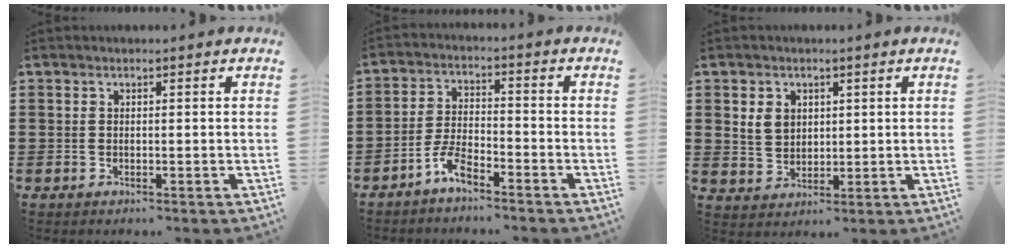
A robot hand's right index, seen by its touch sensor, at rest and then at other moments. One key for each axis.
{"total": 4.7, "fx": -3.7, "fy": 1.3, "fz": 2.6, "tx": -0.068, "ty": 0.005, "tz": -0.078}
{"total": 3.9, "fx": 1.4, "fy": 3.2, "fz": 1.7, "tx": -0.045, "ty": 0.012, "tz": 0.025}